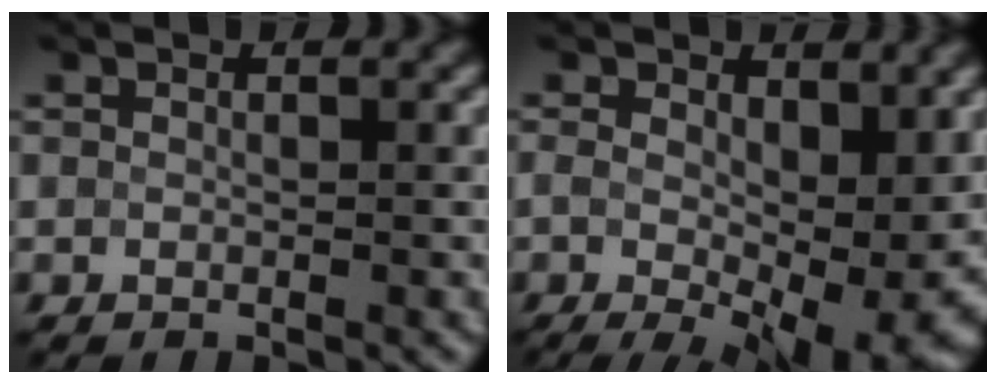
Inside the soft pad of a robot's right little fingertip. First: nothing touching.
{"total": 12.1, "force": [-1.3, 6.1, 10.4], "torque": [-0.159, -0.028, 0.006]}